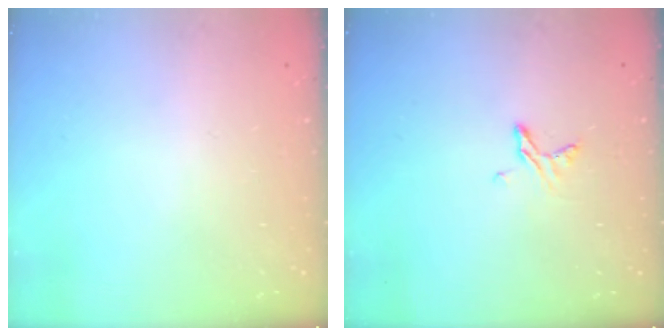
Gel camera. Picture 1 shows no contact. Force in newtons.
{"total": 5.8, "press": 5.7, "slide": 0.6}